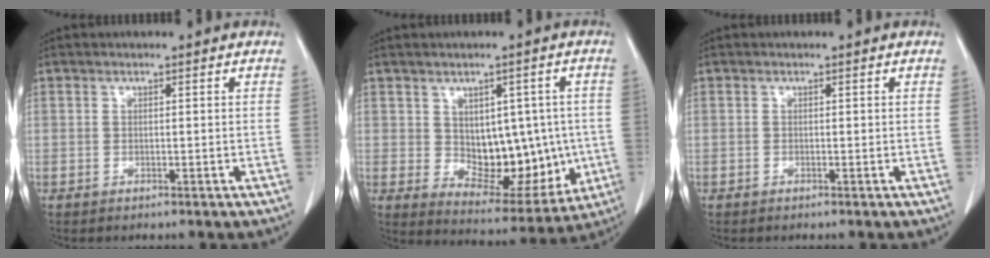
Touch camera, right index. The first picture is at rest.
{"total": 12.3, "force": [-0.1, 7.3, 9.8], "torque": [-0.120, 0.010, 0.028]}
{"total": 0.0}